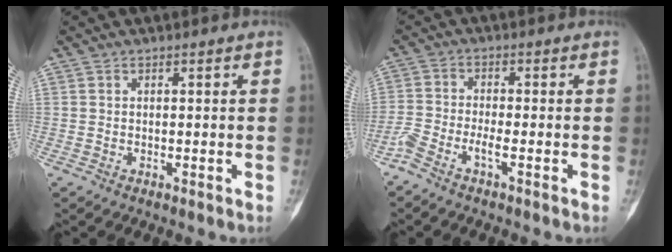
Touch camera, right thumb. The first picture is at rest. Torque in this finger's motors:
{"motor_torque": [-0.08, 0.04, -0.03, 0.27, -0.04]}